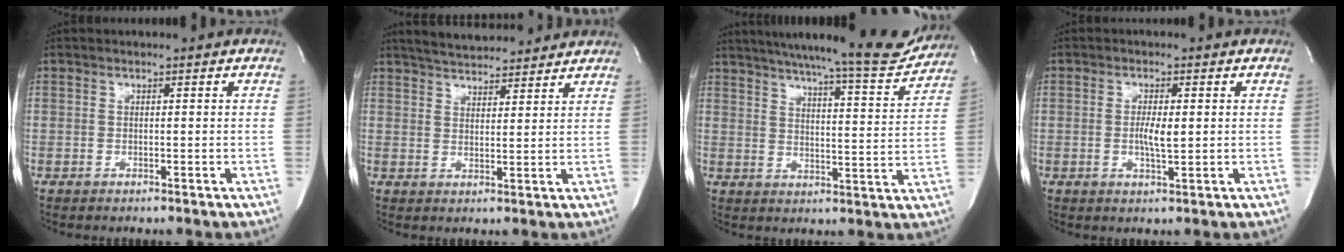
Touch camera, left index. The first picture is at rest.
{"total": 10.6, "force": [9.8, 2.1, 3.6], "torque": [-0.056, 0.013, 0.139]}
{"total": 19.5, "force": [17.7, 1.2, 7.9], "torque": [-0.119, -0.043, 0.228]}
{"total": 3.1, "force": [-0.4, 0.5, 3.0], "torque": [-0.059, -0.008, -0.005]}